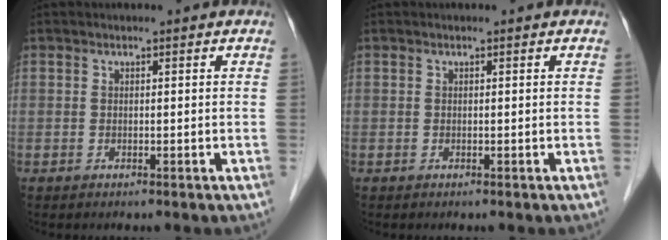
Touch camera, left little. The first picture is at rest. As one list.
[{"total": 0.0}]